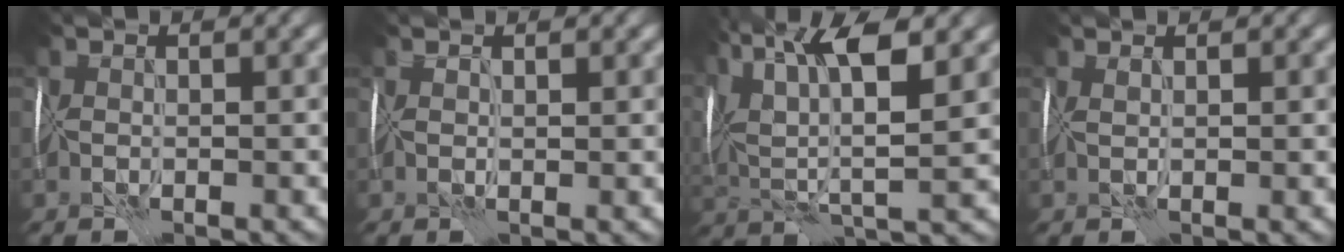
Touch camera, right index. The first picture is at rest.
{"total": 1.1, "force": [0.8, 0.4, 0.6], "torque": [-0.004, 0.000, 0.016]}
{"total": 10.8, "force": [5.3, 3.7, 8.6], "torque": [-0.172, 0.021, 0.095]}
{"total": 1.6, "force": [1.0, 0.4, 1.1], "torque": [-0.012, 0.004, 0.019]}